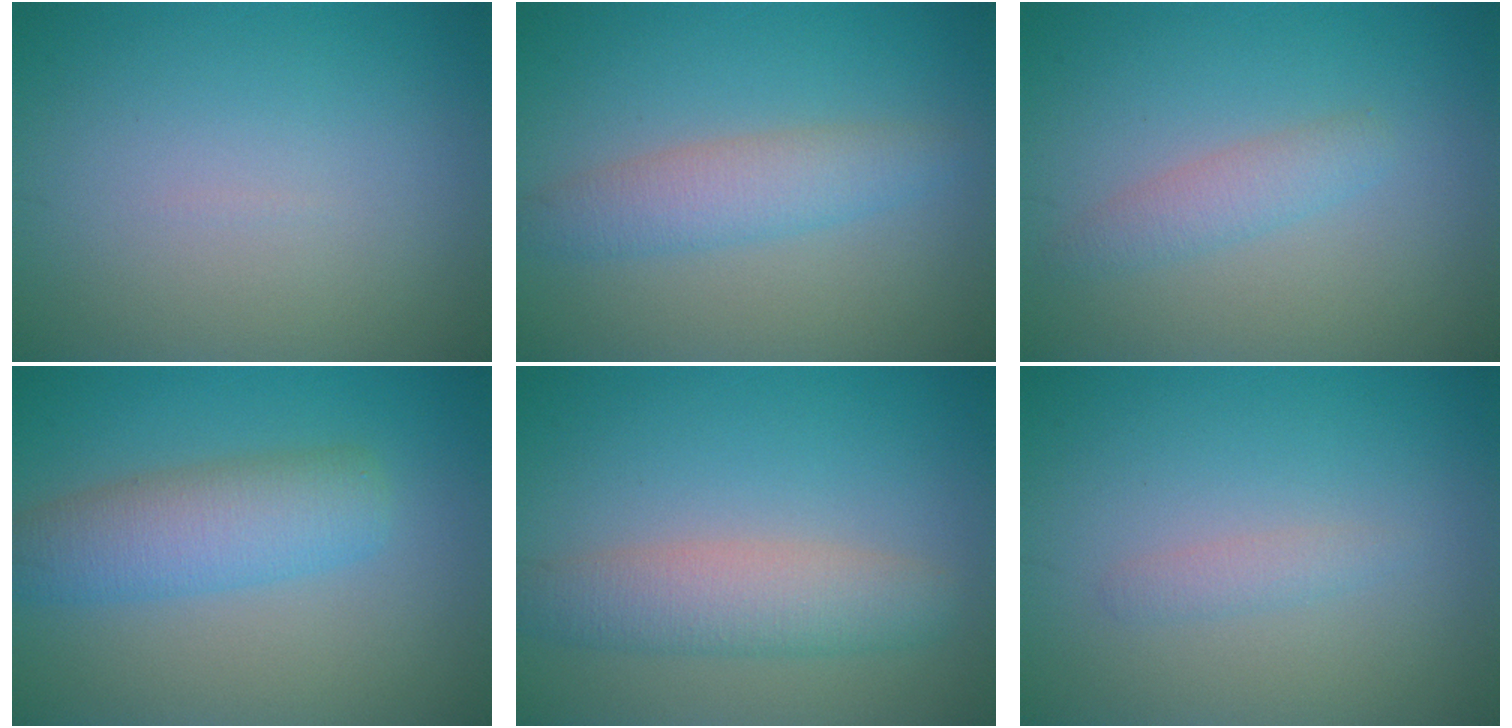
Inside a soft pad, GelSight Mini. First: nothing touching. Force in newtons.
{"total": 3.4, "press": 3.4, "slide": 0.1}
{"total": 1.9, "press": 1.9, "slide": 0.1}
{"total": 5.1, "press": 5.1, "slide": 0.2}
{"total": 4.0, "press": 4.0, "slide": 0.1}
{"total": 1.1, "press": 1.1, "slide": 0.0}